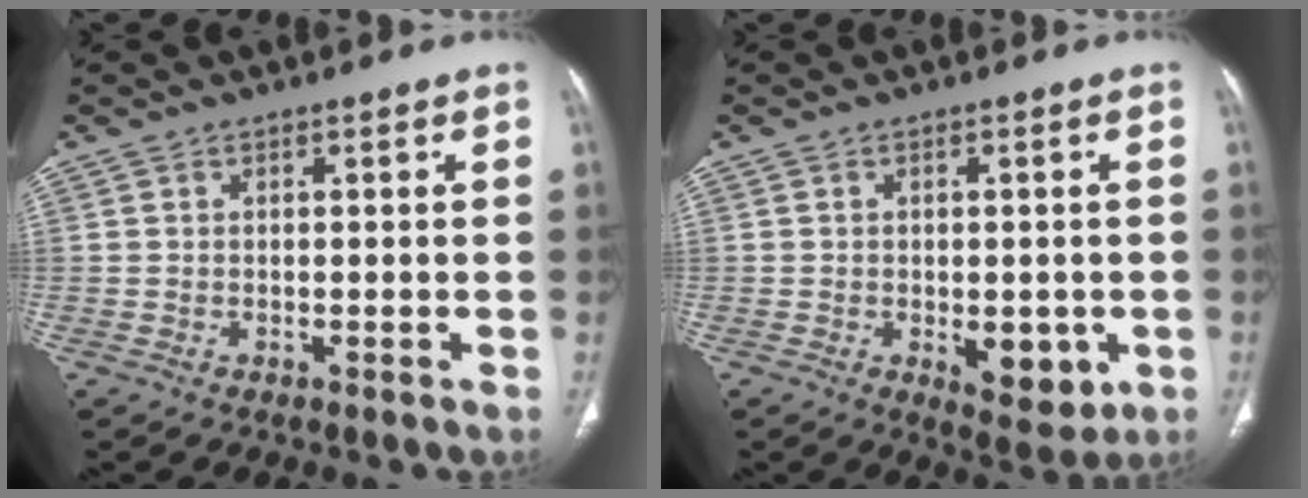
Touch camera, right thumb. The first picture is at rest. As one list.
[{"total": 7.5, "force": [-1.9, 3.9, 6.1], "torque": [-0.058, -0.007, -0.012]}]